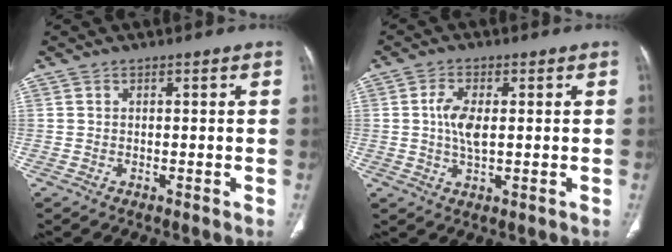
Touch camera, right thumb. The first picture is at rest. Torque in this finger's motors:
{"motor_torque": [0.92, 0.71, 0.72, -0.24, 0.32]}